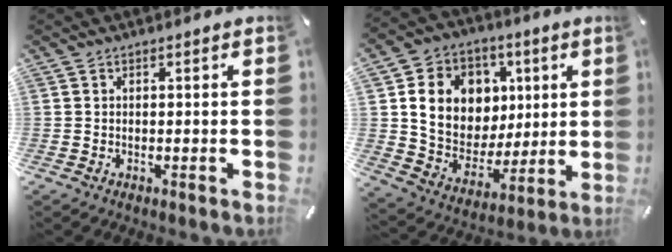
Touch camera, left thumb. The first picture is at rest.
{"total": 15.5, "force": [4.2, 13.4, 6.5], "torque": [-0.100, -0.013, 0.092]}